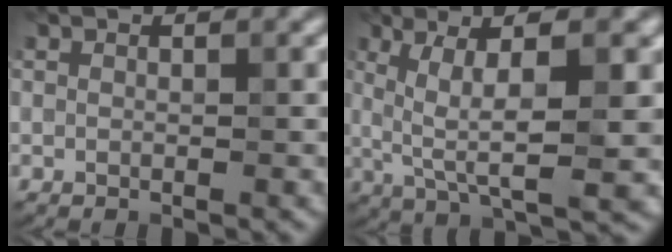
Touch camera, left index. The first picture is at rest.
{"total": 7.6, "force": [1.3, 1.8, 7.3], "torque": [-0.131, -0.002, 0.026]}